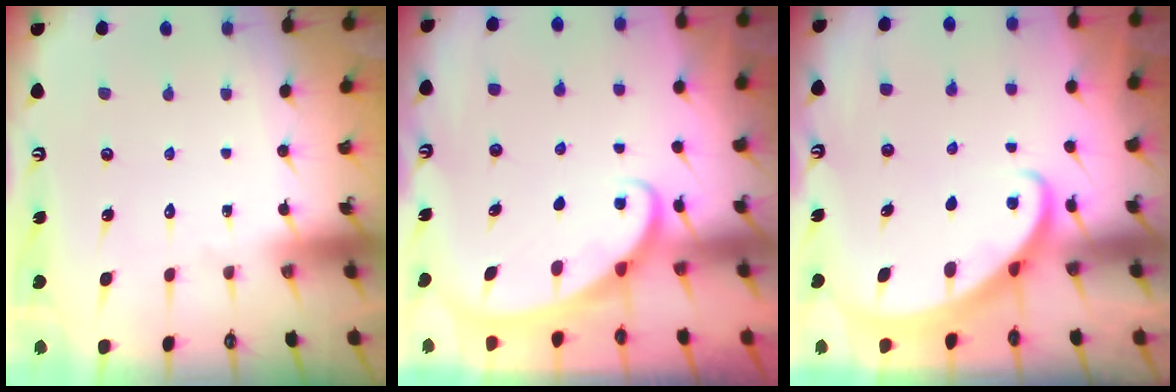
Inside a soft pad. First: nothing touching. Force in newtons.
{"total": 2.2, "press": 2.1, "slide": 0.3}
{"total": 2.5, "press": 2.4, "slide": 0.3}